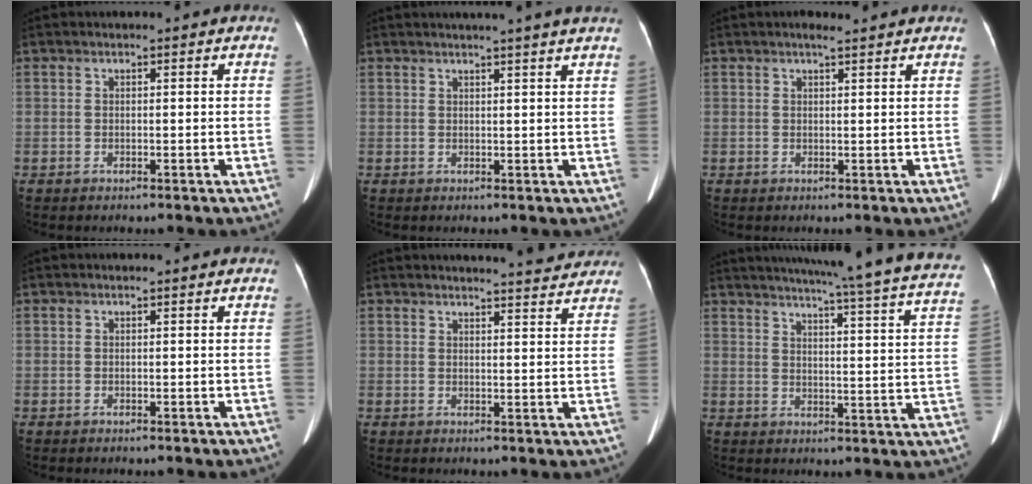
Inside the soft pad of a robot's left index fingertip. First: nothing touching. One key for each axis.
{"total": 6.1, "fx": 5.3, "fy": -1.1, "fz": 2.9, "tx": -0.036, "ty": 0.012, "tz": 0.052}
{"total": 2.2, "fx": 1.8, "fy": 0.2, "fz": 1.2, "tx": -0.019, "ty": 0.015, "tz": 0.027}
{"total": 0.0}
{"total": 7.6, "fx": 7.4, "fy": 0.5, "fz": 1.9, "tx": -0.026, "ty": -0.004, "tz": 0.077}
{"total": 27.5, "fx": 24.6, "fy": -0.6, "fz": 12.2, "tx": -0.187, "ty": -0.076, "tz": 0.287}